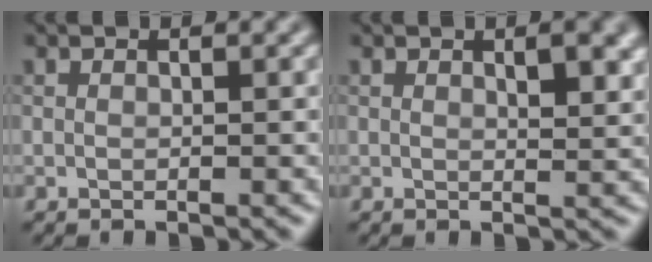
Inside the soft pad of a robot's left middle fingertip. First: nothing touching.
{"total": 2.9, "force": [1.3, 0.9, 2.4], "torque": [-0.029, -0.002, 0.022]}